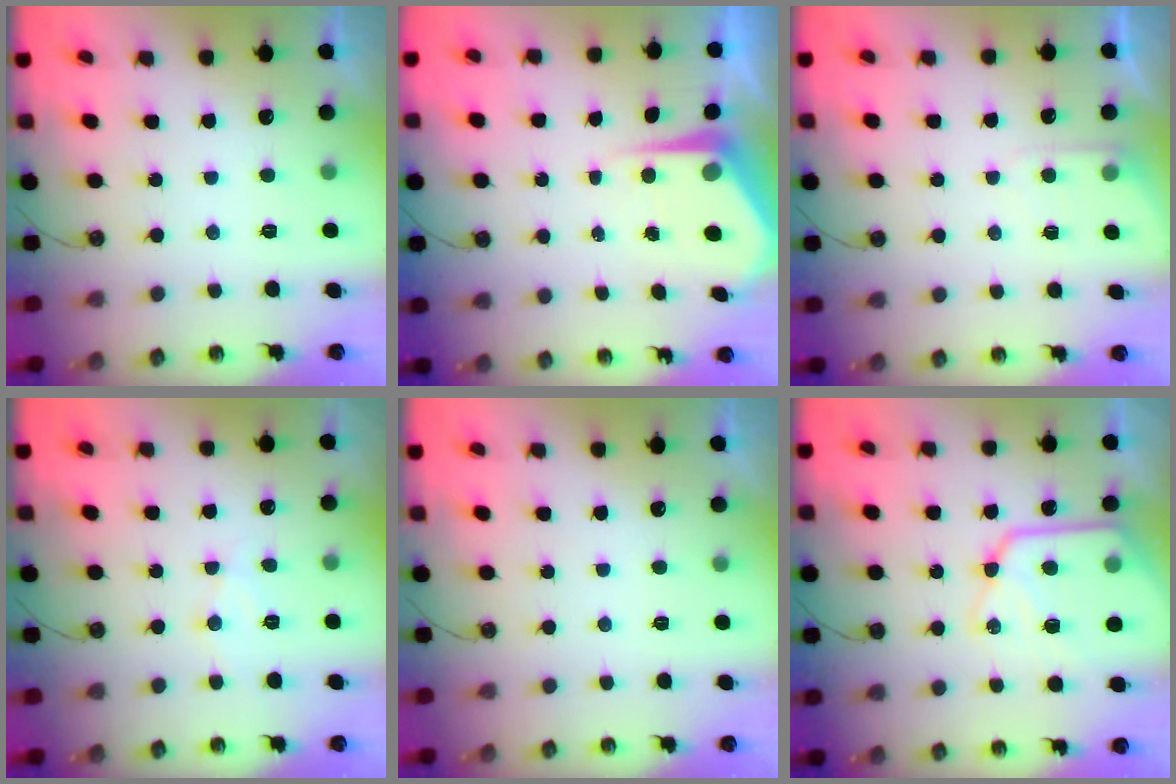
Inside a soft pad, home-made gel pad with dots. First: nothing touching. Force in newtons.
{"total": 6.1, "press": 6.1, "slide": 0.6}
{"total": 4.3, "press": 4.2, "slide": 0.6}
{"total": 6.4, "press": 6.4, "slide": 0.5}
{"total": 0.0}
{"total": 16.1, "press": 16.0, "slide": 1.9}